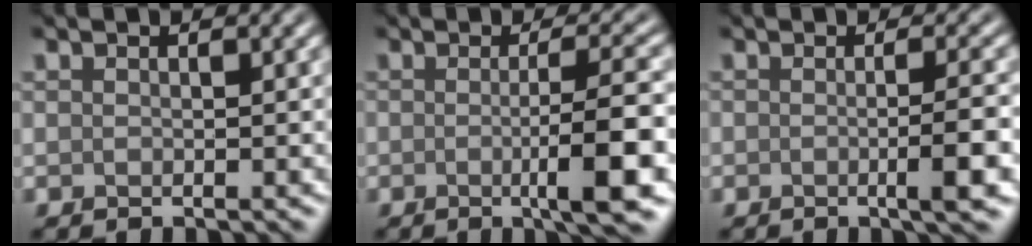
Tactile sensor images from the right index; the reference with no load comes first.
{"total": 6.0, "force": [-1.1, 0.9, 5.8], "torque": [-0.087, -0.003, -0.021]}
{"total": 3.4, "force": [-0.7, 0.6, 3.3], "torque": [-0.046, 0.000, -0.017]}